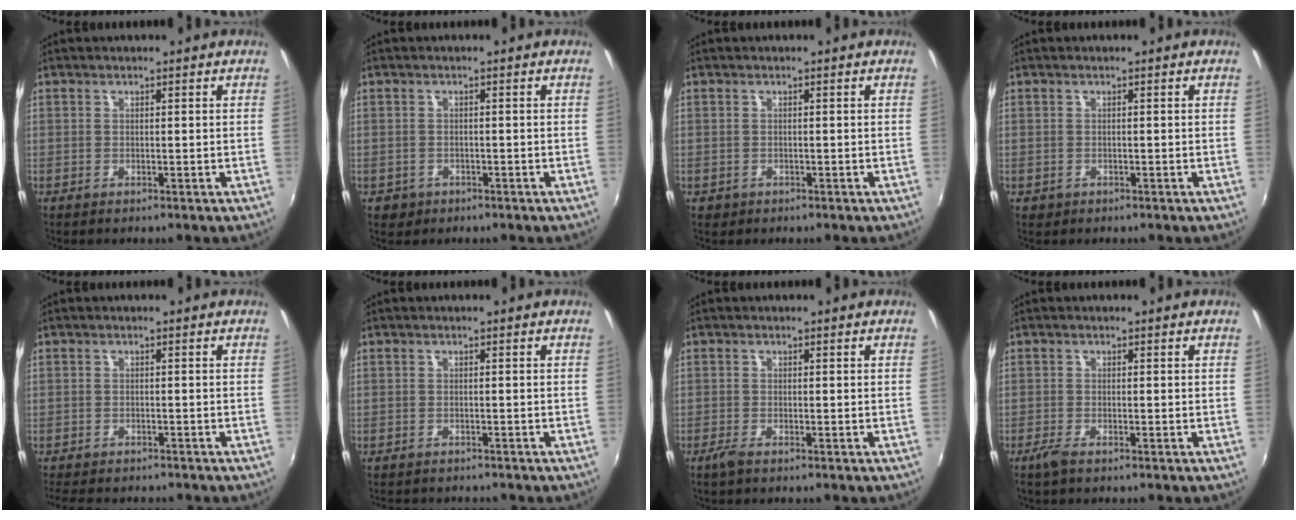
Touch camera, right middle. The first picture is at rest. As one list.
[{"total": 2.6, "force": [-1.2, 2.2, 0.7], "torque": [-0.022, -0.001, -0.015]}, {"total": 1.2, "force": [-0.6, 1.0, 0.4], "torque": [-0.010, -0.002, -0.006]}, {"total": 1.0, "force": [-0.5, 0.8, 0.3], "torque": [-0.008, -0.002, -0.005]}, {"total": 6.0, "force": [-5.3, 1.9, 2.2], "torque": [-0.059, -0.015, -0.084]}, {"total": 2.5, "force": [-2.3, 0.7, 0.5], "torque": [-0.017, -0.008, -0.036]}, {"total": 1.6, "force": [-1.2, 0.2, 1.0], "torque": [-0.024, -0.004, -0.026]}, {"total": 2.0, "force": [-1.5, 0.3, 1.3], "torque": [-0.033, -0.005, -0.031]}]